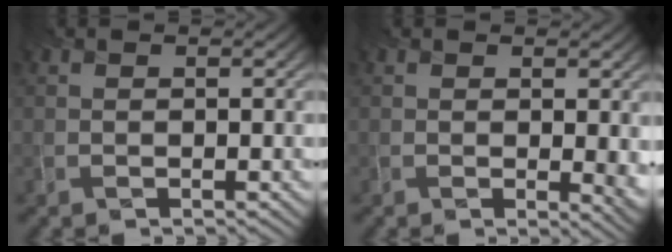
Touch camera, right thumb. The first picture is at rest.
{"total": 3.4, "force": [0.5, 1.7, 2.9], "torque": [-0.048, -0.010, 0.016]}